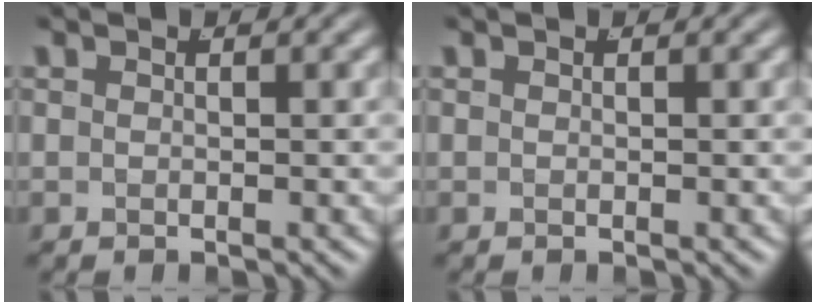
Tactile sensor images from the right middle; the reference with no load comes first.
{"total": 0.0}